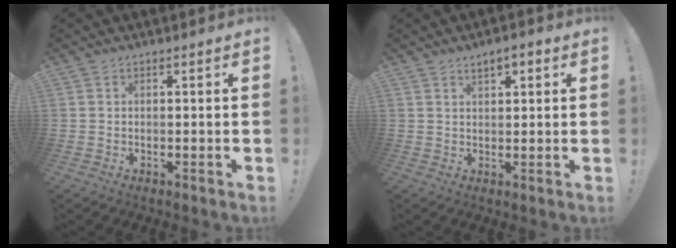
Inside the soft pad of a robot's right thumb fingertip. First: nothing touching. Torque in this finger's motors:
{"motor_torque": [-0.25, 0.28, 0.11, -0.07, 0.00]}